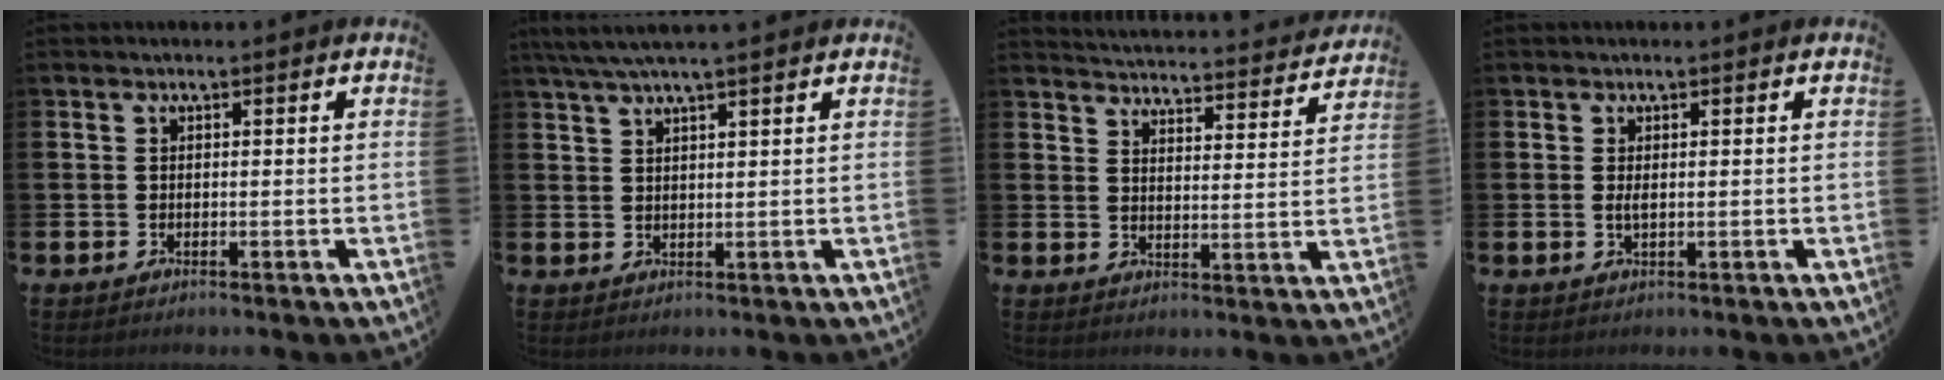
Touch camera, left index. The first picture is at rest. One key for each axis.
{"total": 4.0, "fx": 3.3, "fy": 0.0, "fz": 2.2, "tx": -0.053, "ty": -0.002, "tz": 0.062}
{"total": 4.4, "fx": 4.4, "fy": 0.3, "fz": 0.2, "tx": -0.018, "ty": -0.042, "tz": 0.073}
{"total": 1.1, "fx": 0.2, "fy": 0.3, "fz": 1.0, "tx": -0.015, "ty": 0.000, "tz": 0.002}